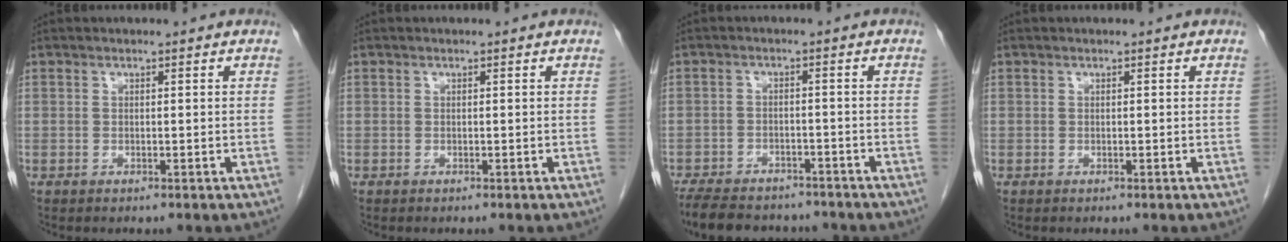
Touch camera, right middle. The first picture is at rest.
{"total": 0.0}
{"total": 13.9, "force": [-11.8, 5.1, 5.4], "torque": [-0.121, -0.005, -0.163]}
{"total": 0.0}